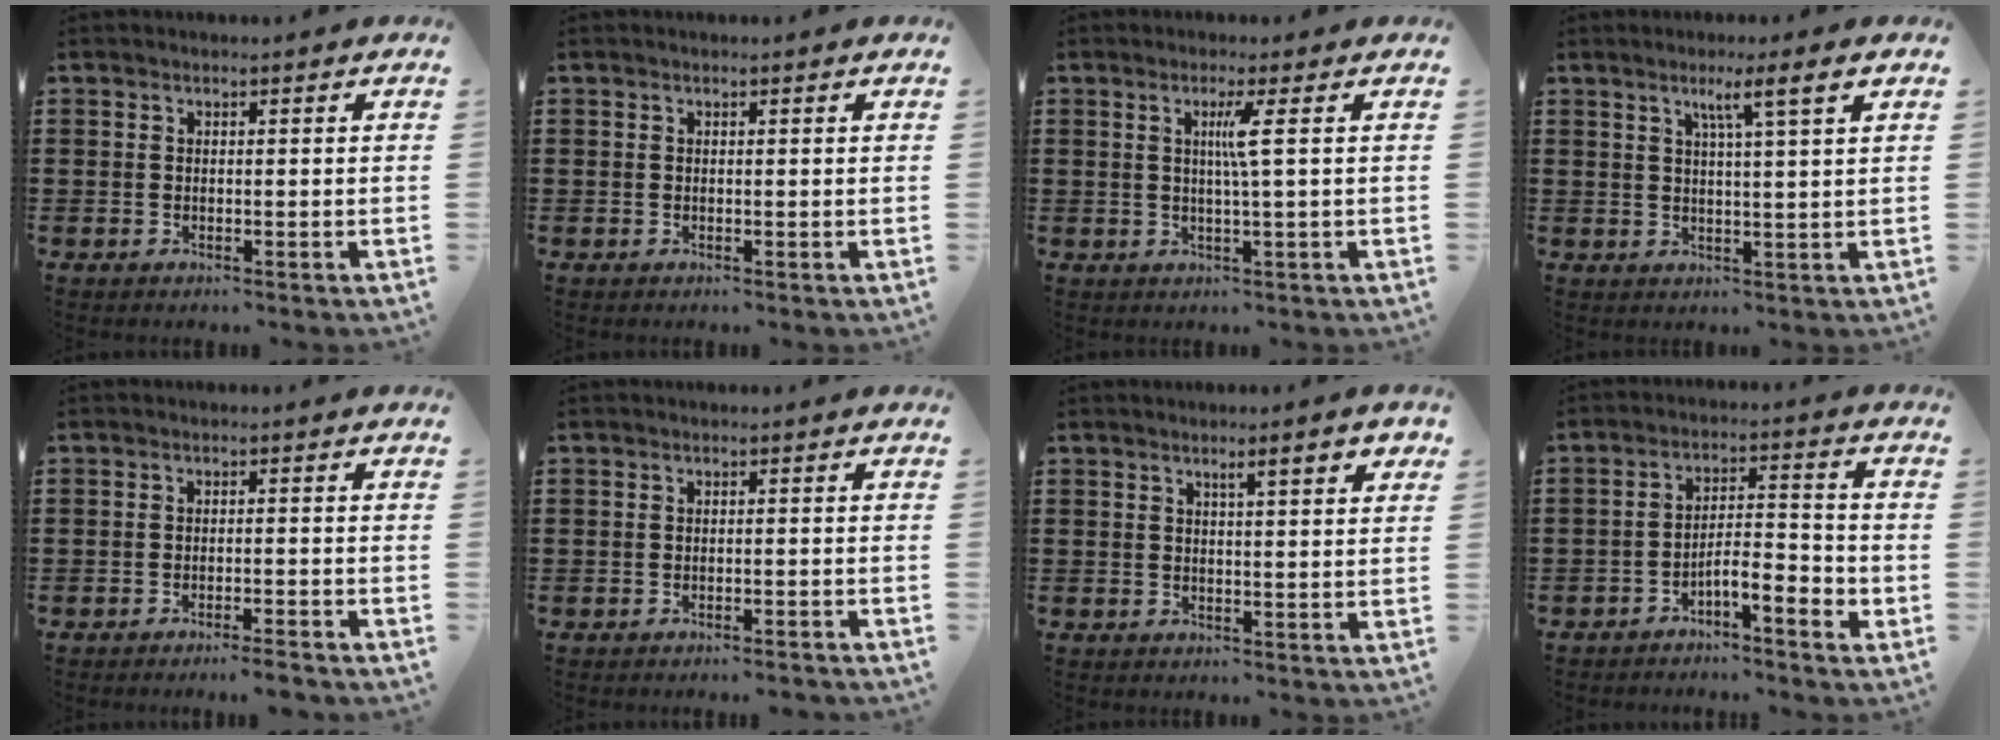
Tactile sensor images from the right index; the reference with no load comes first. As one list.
[{"total": 0.0}, {"total": 3.4, "force": [0.7, -0.8, 3.2], "torque": [-0.063, -0.008, 0.007]}, {"total": 4.1, "force": [2.0, -0.6, 3.5], "torque": [-0.065, -0.006, 0.027]}, {"total": 2.2, "force": [-2.0, -0.2, 0.8], "torque": [-0.014, -0.001, -0.040]}, {"total": 1.0, "force": [-1.0, -0.1, 0.2], "torque": [-0.006, 0.000, -0.019]}, {"total": 3.5, "force": [1.9, 0.4, 2.9], "torque": [-0.051, -0.001, 0.028]}, {"total": 4.7, "force": [-3.2, 0.9, 3.3], "torque": [-0.060, 0.006, -0.061]}]